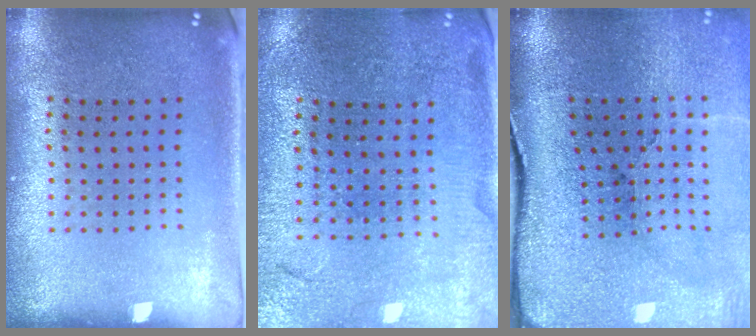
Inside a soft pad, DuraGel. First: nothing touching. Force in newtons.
{"total": 0.7, "press": 0.7, "slide": 0.1}
{"total": 5.0, "press": 3.9, "slide": 3.2}